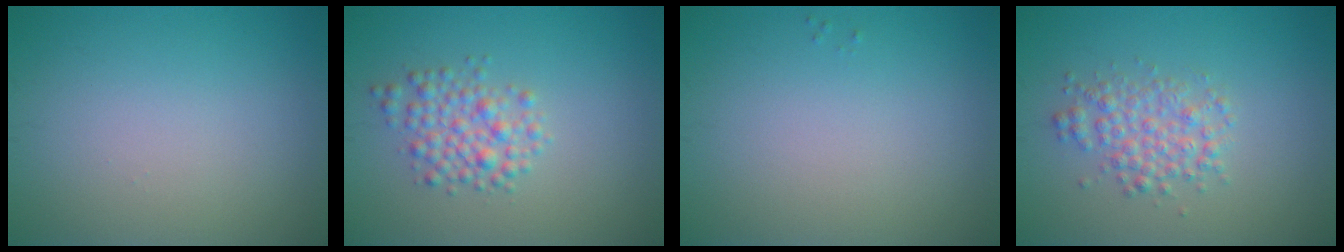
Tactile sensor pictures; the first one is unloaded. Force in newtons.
{"total": 3.0, "press": 3.0, "slide": 0.1}
{"total": 0.0}
{"total": 3.0, "press": 3.0, "slide": 0.1}